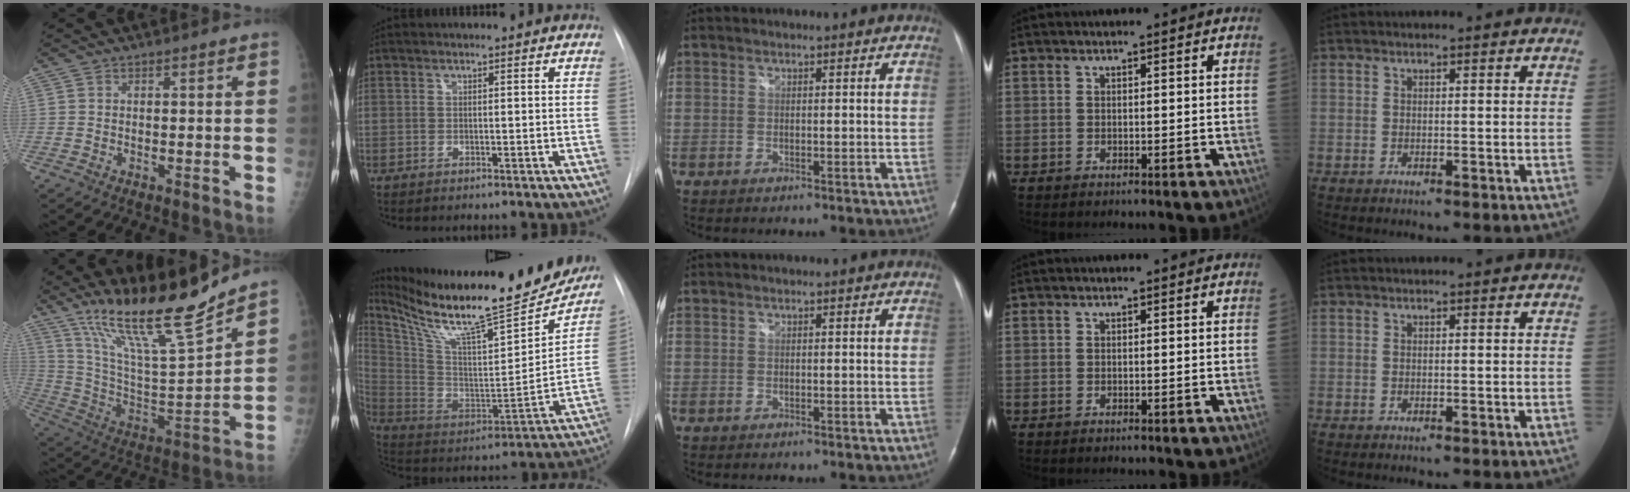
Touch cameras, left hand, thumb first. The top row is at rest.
{"thumb": {"total": 20.2, "force": [16.3, 1.5, 11.9], "torque": [-0.177, -0.089, 0.300]}, "index": {"total": 26.8, "force": [23.0, 3.3, 13.3], "torque": [-0.238, -0.062, 0.347]}}